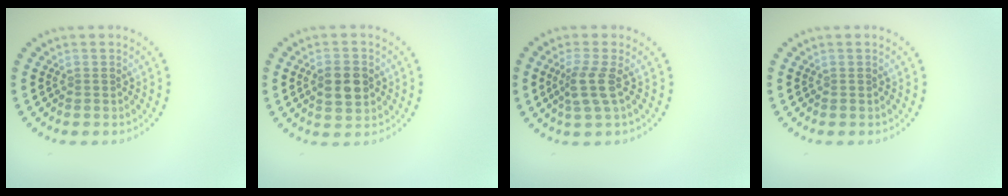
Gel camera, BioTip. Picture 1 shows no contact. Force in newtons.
{"total": 3.6, "press": 3.6, "slide": 0.1}
{"total": 2.5, "press": 1.9, "slide": 1.5}
{"total": 0.0}